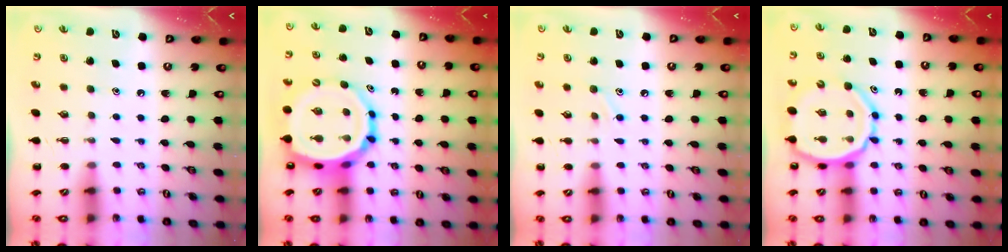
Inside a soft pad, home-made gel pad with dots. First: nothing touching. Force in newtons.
{"total": 13.1, "press": 12.6, "slide": 3.5}
{"total": 7.5, "press": 7.3, "slide": 2.1}
{"total": 12.2, "press": 11.6, "slide": 3.5}